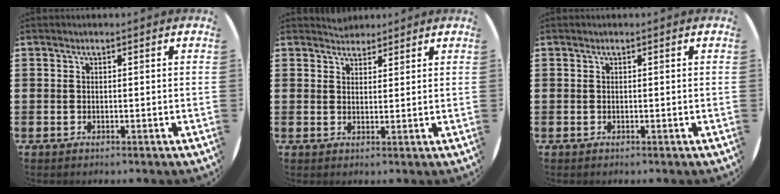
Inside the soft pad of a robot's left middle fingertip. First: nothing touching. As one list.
[{"total": 2.2, "force": [2.1, 0.6, -0.1], "torque": [-0.001, 0.002, 0.041]}, {"total": 0.0}]